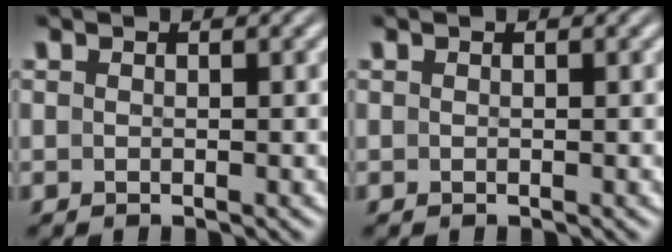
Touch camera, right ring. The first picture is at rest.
{"total": 0.0}